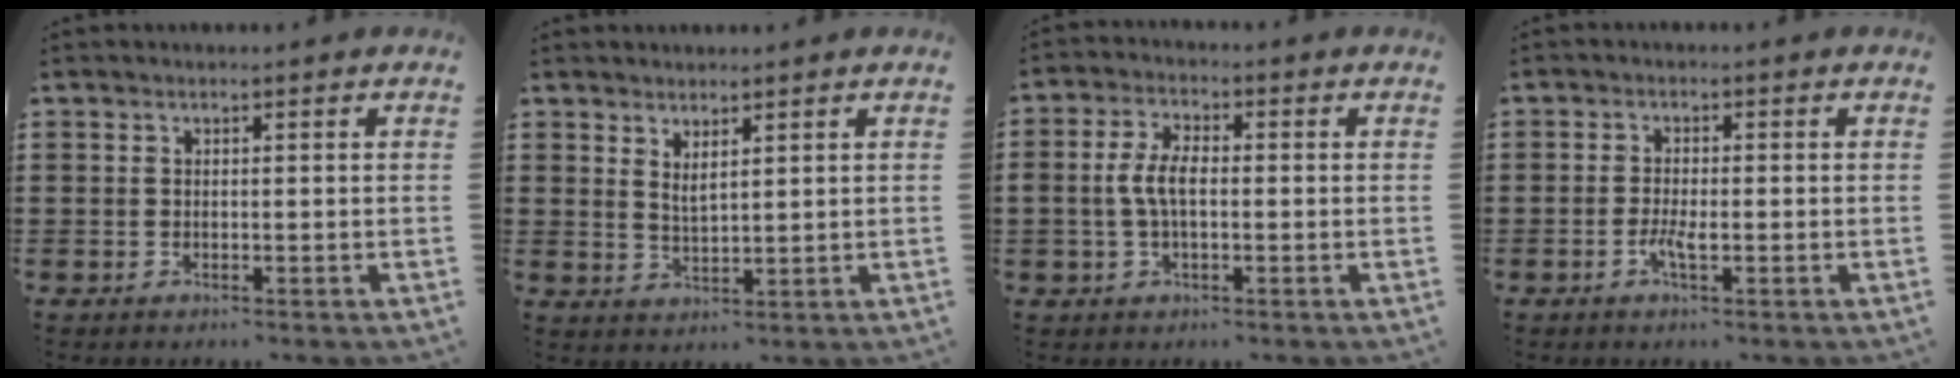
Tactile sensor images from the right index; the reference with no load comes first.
{"total": 2.1, "force": [1.8, 0.5, 1.1], "torque": [-0.023, 0.004, 0.032]}
{"total": 5.3, "force": [-0.4, 2.5, 4.7], "torque": [-0.114, -0.003, -0.016]}
{"total": 2.7, "force": [-1.0, 0.7, 2.4], "torque": [-0.055, -0.004, -0.023]}